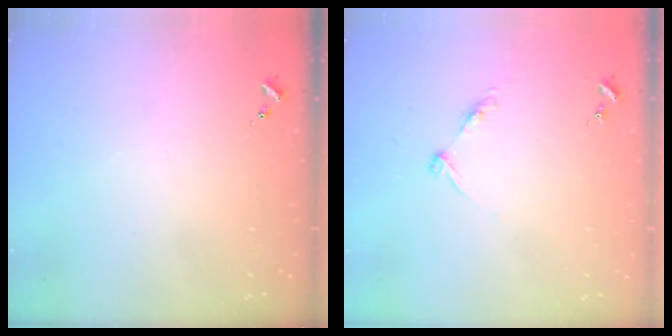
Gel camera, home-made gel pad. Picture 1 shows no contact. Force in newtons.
{"total": 6.2, "press": 6.2, "slide": 0.7}